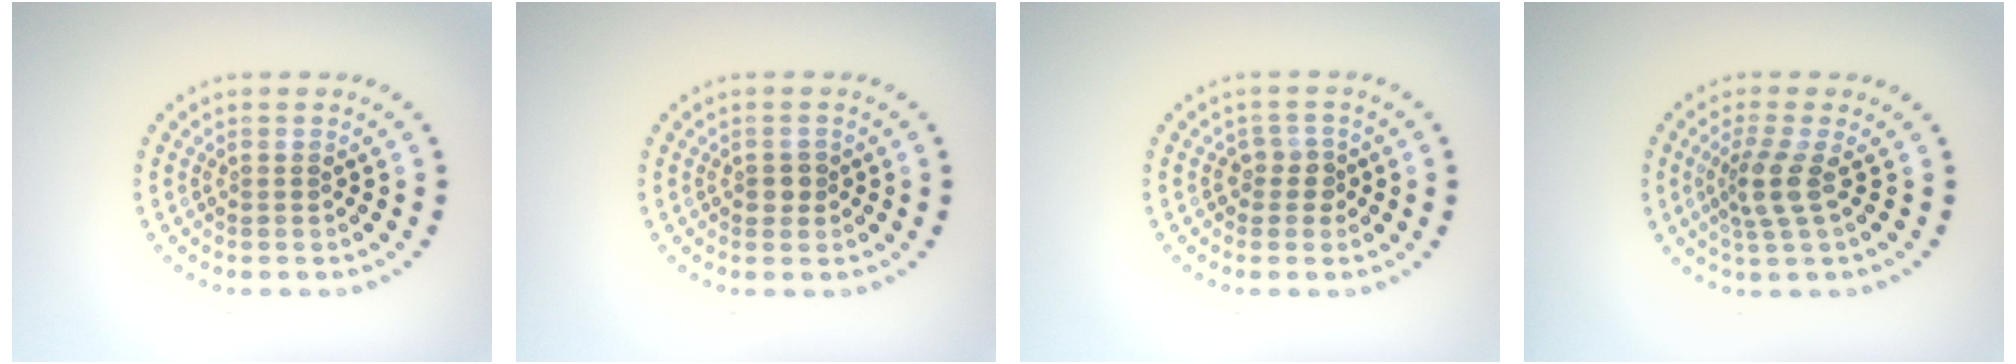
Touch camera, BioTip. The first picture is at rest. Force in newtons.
{"total": 1.2, "press": 1.1, "slide": 0.4}
{"total": 1.9, "press": 1.6, "slide": 1.1}
{"total": 2.7, "press": 2.0, "slide": 1.8}